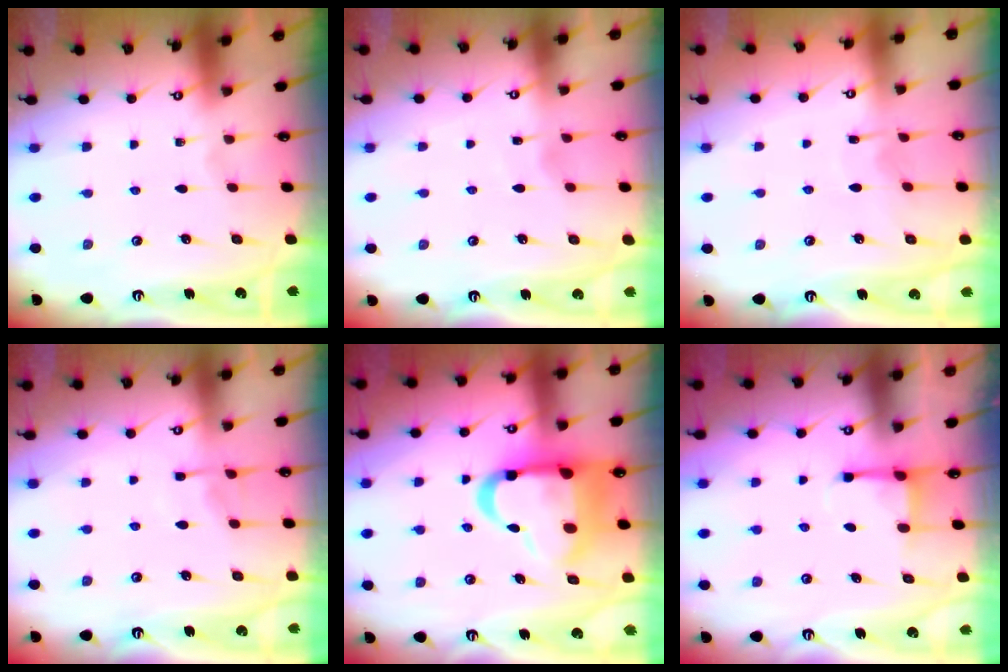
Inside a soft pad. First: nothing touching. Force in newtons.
{"total": 1.7, "press": 1.7, "slide": 0.2}
{"total": 4.0, "press": 4.0, "slide": 0.4}
{"total": 4.7, "press": 4.7, "slide": 0.4}
{"total": 17.8, "press": 17.7, "slide": 2.0}
{"total": 2.2, "press": 2.2, "slide": 0.5}